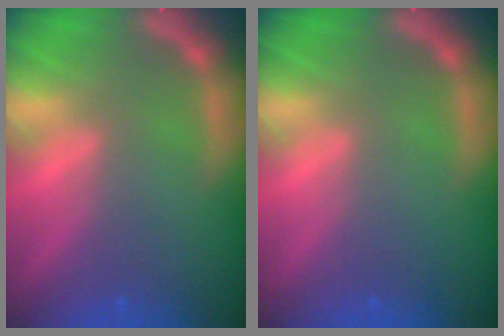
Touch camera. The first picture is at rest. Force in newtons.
{"total": 0.0}